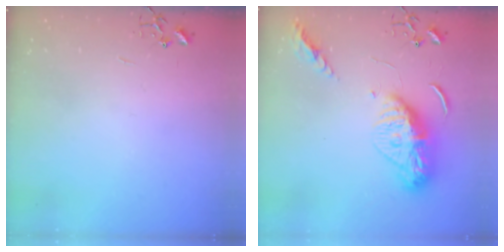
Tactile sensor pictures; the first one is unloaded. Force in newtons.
{"total": 13.5, "press": 13.5, "slide": 1.2}